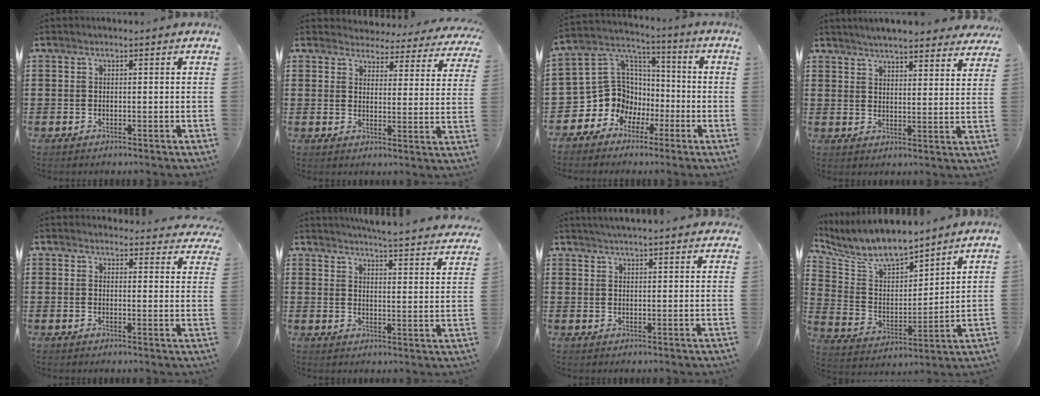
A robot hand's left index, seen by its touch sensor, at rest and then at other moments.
{"total": 4.0, "force": [3.9, 0.7, 0.3], "torque": [-0.020, -0.030, 0.065]}
{"total": 10.1, "force": [-2.7, 9.4, 2.5], "torque": [-0.101, -0.005, -0.047]}
{"total": 4.7, "force": [4.6, 0.1, 0.9], "torque": [-0.036, -0.022, 0.081]}
{"total": 3.0, "force": [2.8, 0.7, 0.4], "torque": [-0.011, -0.014, 0.051]}
{"total": 4.8, "force": [4.7, -0.4, 0.9], "torque": [-0.030, -0.036, 0.079]}
{"total": 2.6, "force": [2.6, -0.3, 0.6], "torque": [-0.019, -0.004, 0.046]}
{"total": 8.5, "force": [7.7, 2.1, 3.1], "torque": [-0.096, -0.044, 0.134]}